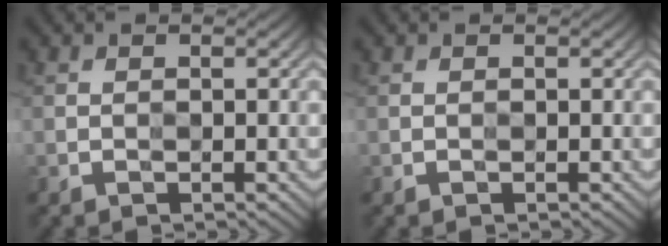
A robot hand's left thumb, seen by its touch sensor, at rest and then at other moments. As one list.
[{"total": 0.0}]